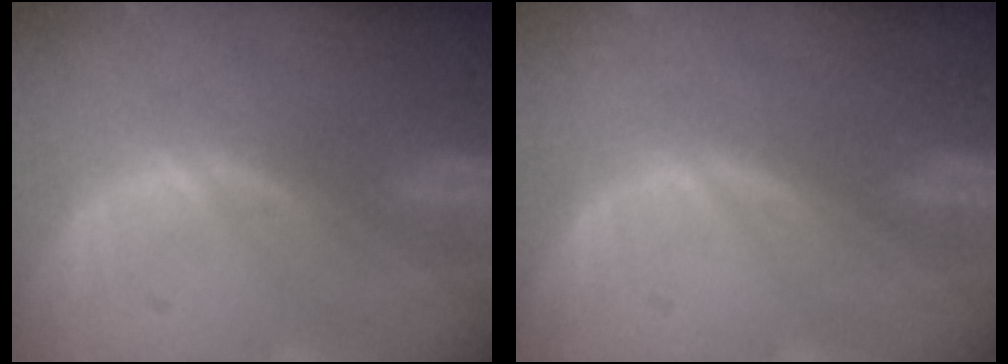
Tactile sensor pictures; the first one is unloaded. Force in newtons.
{"total": 0.0}